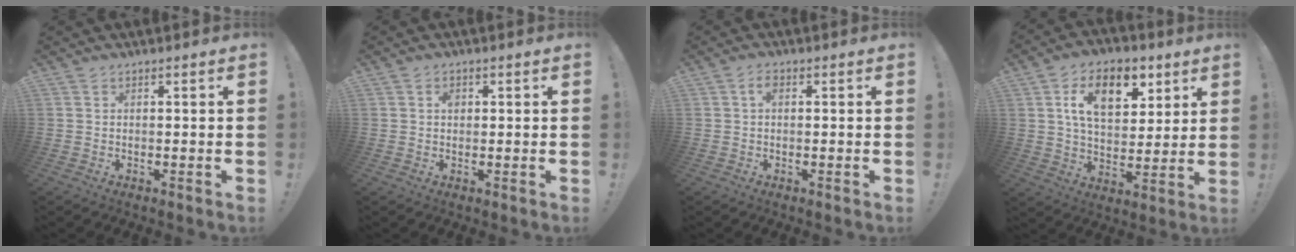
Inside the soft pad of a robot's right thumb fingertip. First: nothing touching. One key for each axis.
{"total": 1.6, "fx": 0.2, "fy": 1.4, "fz": 0.8, "tx": -0.001, "ty": -0.001, "tz": -0.002}
{"total": 2.3, "fx": 0.3, "fy": 1.1, "fz": 2.0, "tx": -0.043, "ty": 0.008, "tz": 0.003}
{"total": 15.7, "fx": 6.8, "fy": 9.4, "fz": 10.6, "tx": -0.161, "ty": -0.015, "tz": 0.118}